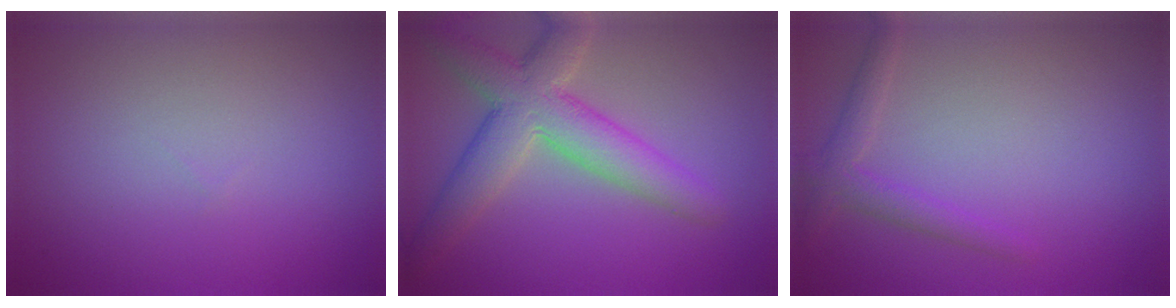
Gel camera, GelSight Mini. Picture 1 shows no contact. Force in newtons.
{"total": 6.6, "press": 6.6, "slide": 0.4}
{"total": 2.1, "press": 2.1, "slide": 0.1}